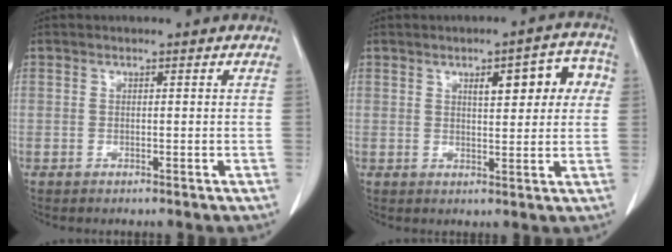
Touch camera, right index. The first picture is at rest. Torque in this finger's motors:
{"motor_torque": [0.46, 0.34, 0.12, 0.06]}